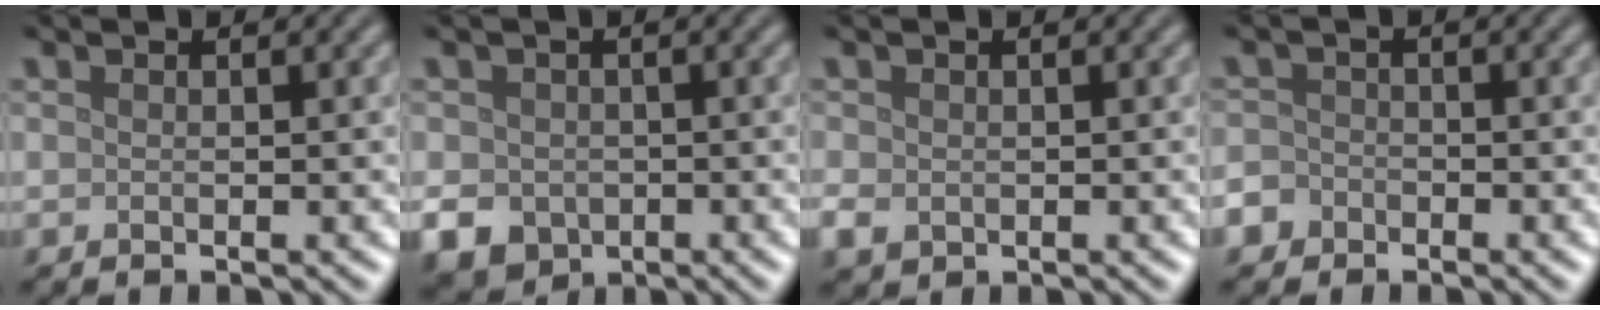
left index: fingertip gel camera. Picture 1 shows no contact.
{"total": 4.6, "force": [-1.5, 3.9, 2.0], "torque": [-0.047, -0.019, -0.026]}
{"total": 1.6, "force": [-0.2, 1.4, 0.8], "torque": [-0.018, -0.005, -0.004]}
{"total": 2.4, "force": [-1.5, 1.8, 0.4], "torque": [0.007, 0.000, -0.034]}